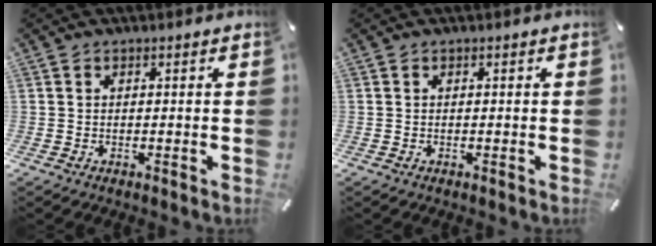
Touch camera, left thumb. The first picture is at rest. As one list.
[{"total": 0.0}]